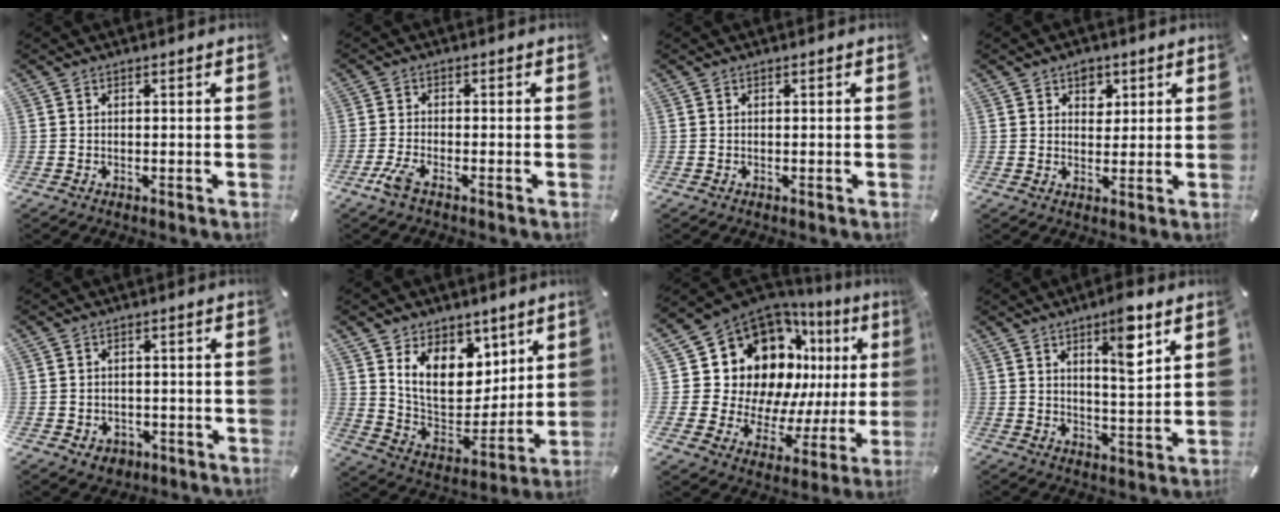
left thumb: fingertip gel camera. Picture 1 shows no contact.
{"total": 3.9, "force": [-2.3, 1.0, 3.0], "torque": [-0.076, -0.005, -0.046]}
{"total": 0.0}
{"total": 4.0, "force": [2.0, 3.2, 1.4], "torque": [-0.002, -0.007, 0.029]}
{"total": 3.2, "force": [-1.1, 2.8, 1.2], "torque": [-0.019, -0.001, -0.024]}
{"total": 13.1, "force": [6.6, 9.7, 5.7], "torque": [-0.099, -0.049, 0.133]}
{"total": 20.6, "force": [9.6, 14.2, 11.4], "torque": [-0.169, -0.088, 0.195]}
{"total": 9.3, "force": [5.5, 2.3, 7.0], "torque": [-0.101, -0.031, 0.086]}